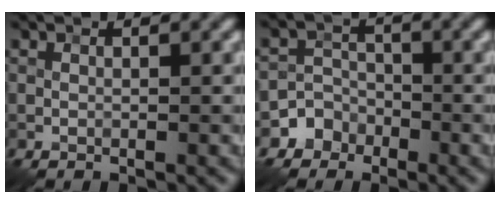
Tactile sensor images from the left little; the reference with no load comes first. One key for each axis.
{"total": 3.6, "fx": -2.1, "fy": 2.9, "fz": -0.1, "tx": 0.040, "ty": 0.006, "tz": -0.050}